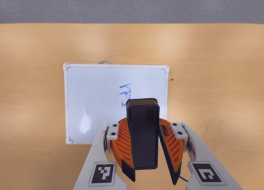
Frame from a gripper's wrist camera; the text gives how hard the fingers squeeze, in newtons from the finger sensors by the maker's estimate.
{"total": 9.5, "left": 9.9, "right": 9.1}